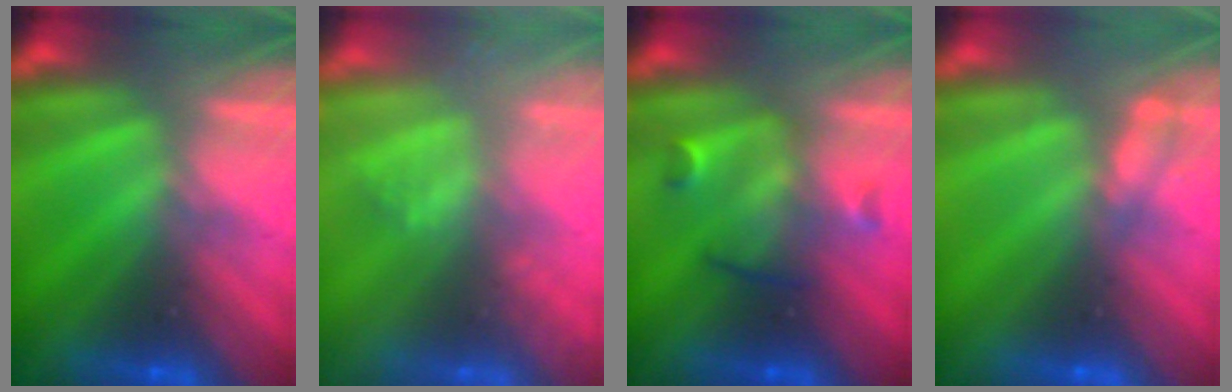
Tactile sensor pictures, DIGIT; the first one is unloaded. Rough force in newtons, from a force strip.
{"total": 2.1}
{"total": 3.0}
{"total": 2.2}